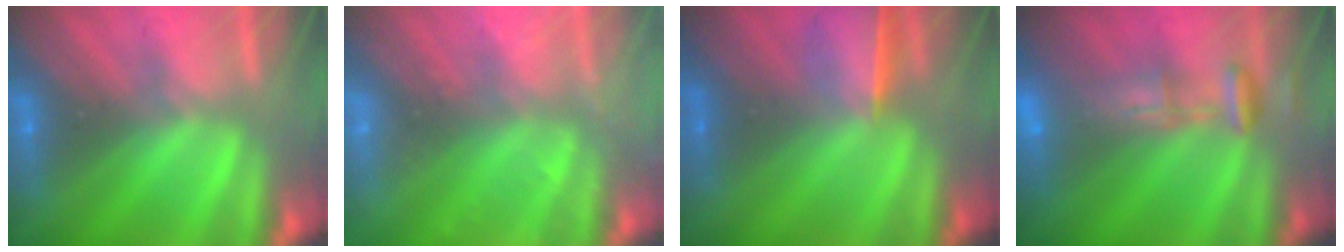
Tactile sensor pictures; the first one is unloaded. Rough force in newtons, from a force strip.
{"total": 2.6}
{"total": 1.6}
{"total": 9.6}